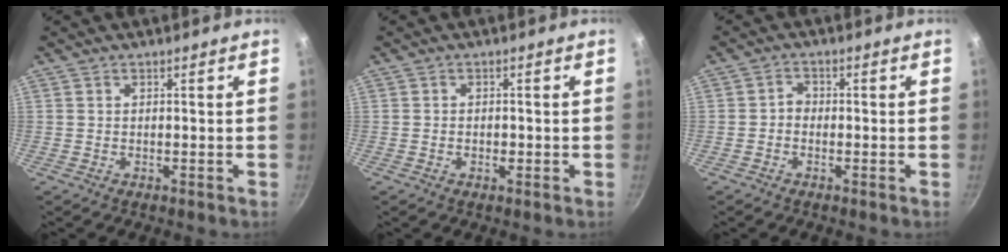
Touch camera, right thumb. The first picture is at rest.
{"total": 1.5, "force": [-0.4, 1.0, 1.0], "torque": [-0.017, 0.004, -0.009]}
{"total": 1.9, "force": [-0.8, 1.5, 0.9], "torque": [-0.010, 0.014, -0.019]}